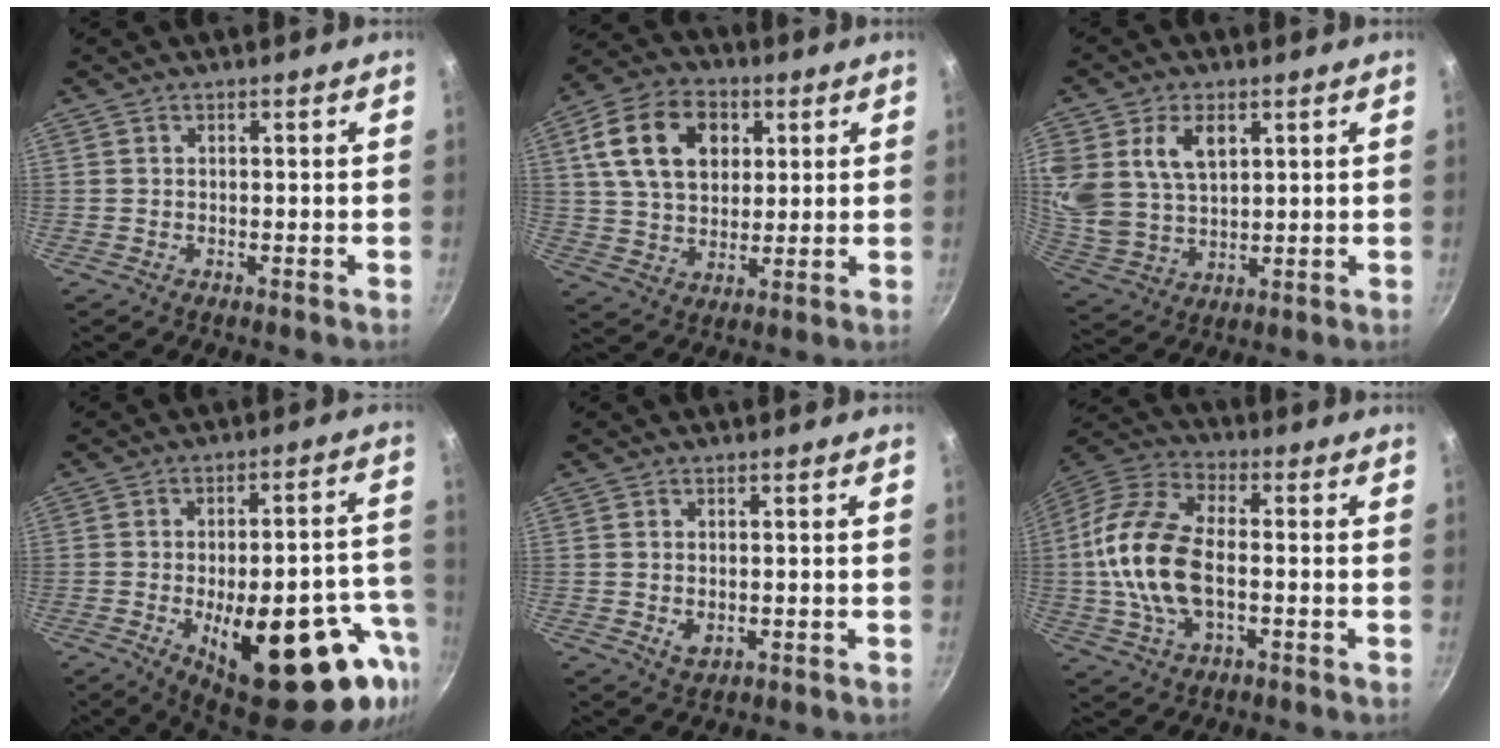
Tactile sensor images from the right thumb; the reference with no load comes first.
{"total": 15.6, "force": [4.8, 11.0, 10.0], "torque": [-0.157, 0.001, 0.078]}
{"total": 13.2, "force": [5.0, 8.9, 8.4], "torque": [-0.162, -0.020, 0.106]}
{"total": 26.6, "force": [-9.9, 10.8, 22.2], "torque": [-0.247, 0.027, -0.122]}
{"total": 2.8, "force": [-0.3, 1.9, 2.0], "torque": [-0.034, -0.006, 0.001]}
{"total": 16.9, "force": [-1.5, 9.4, 13.9], "torque": [-0.273, 0.032, -0.040]}